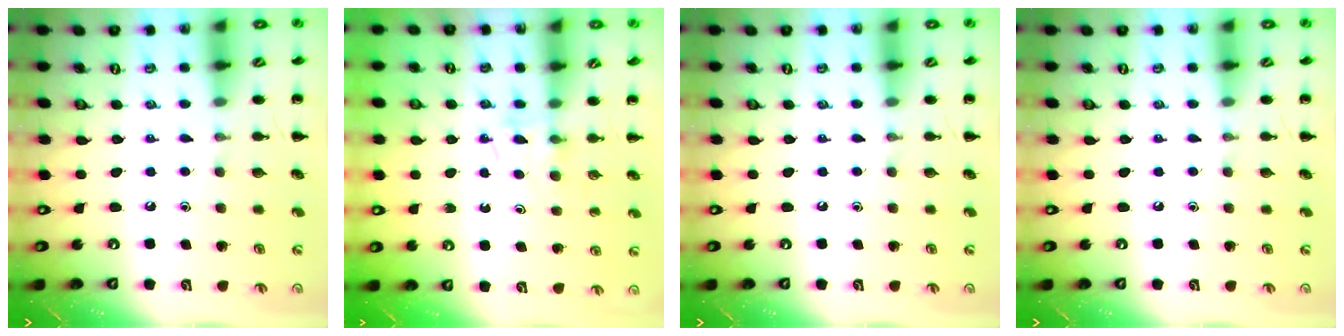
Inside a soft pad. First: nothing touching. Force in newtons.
{"total": 4.1, "press": 3.9, "slide": 1.4}
{"total": 0.0}
{"total": 0.0}